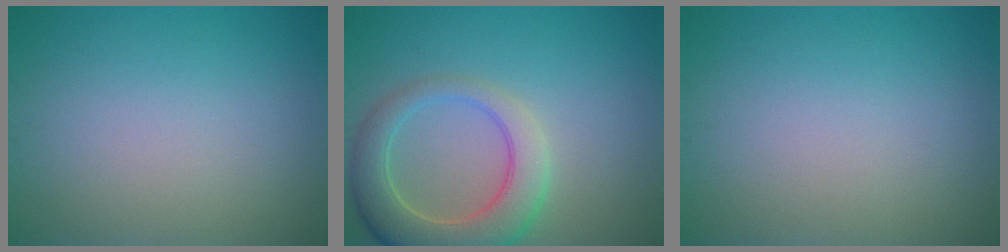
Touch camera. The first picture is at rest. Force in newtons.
{"total": 6.4, "press": 6.3, "slide": 0.8}
{"total": 0.0}